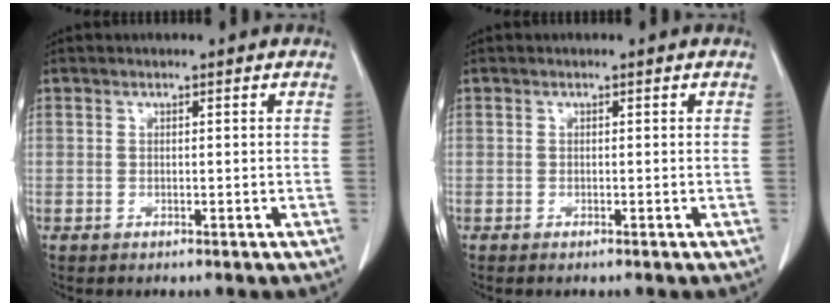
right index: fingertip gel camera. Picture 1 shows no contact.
{"total": 0.0}